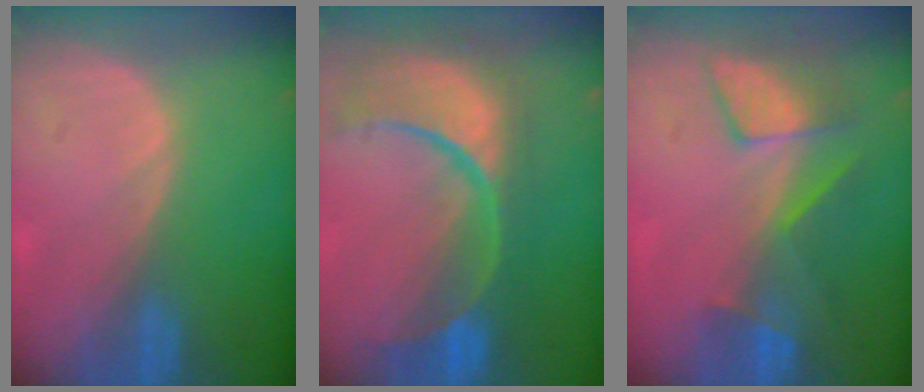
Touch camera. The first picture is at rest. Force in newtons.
{"total": 13.7, "press": 10.8, "slide": 8.3}
{"total": 8.3, "press": 7.2, "slide": 4.1}